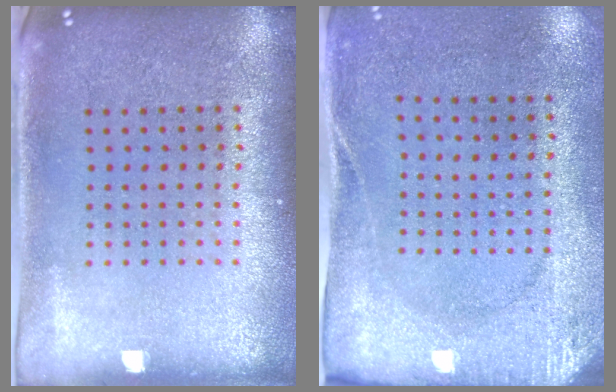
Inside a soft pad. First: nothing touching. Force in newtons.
{"total": 2.7, "press": 2.1, "slide": 1.7}